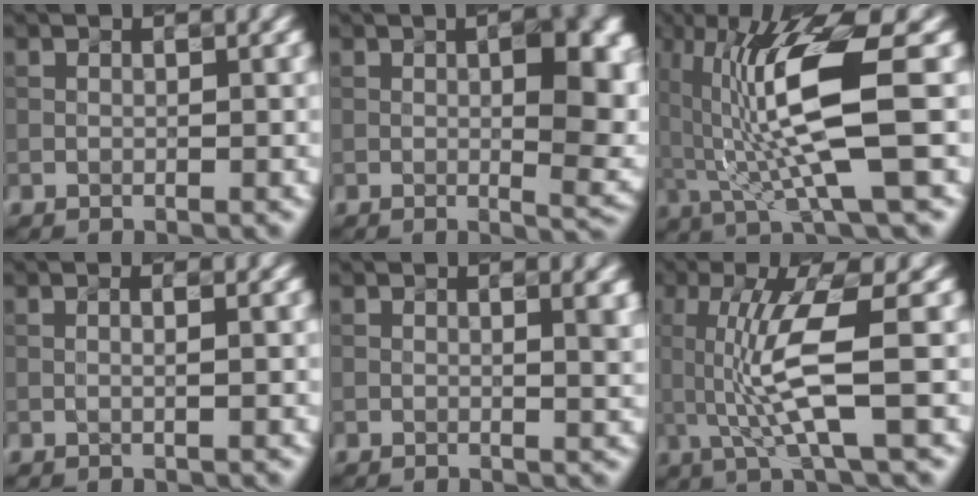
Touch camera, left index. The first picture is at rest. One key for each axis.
{"total": 8.8, "fx": 0.8, "fy": 2.8, "fz": 8.3, "tx": -0.078, "ty": 0.013, "tz": 0.017}
{"total": 8.8, "fx": 0.1, "fy": 1.5, "fz": 8.7, "tx": -0.158, "ty": -0.007, "tz": 0.024}
{"total": 1.0, "fx": 0.1, "fy": 0.3, "fz": 0.9, "tx": -0.010, "ty": 0.005, "tz": -0.006}
{"total": 3.0, "fx": 0.8, "fy": 1.0, "fz": 2.7, "tx": -0.018, "ty": 0.008, "tz": 0.012}
{"total": 6.1, "fx": -0.2, "fy": 0.9, "fz": 6.0, "tx": -0.126, "ty": -0.001, "tz": 0.014}